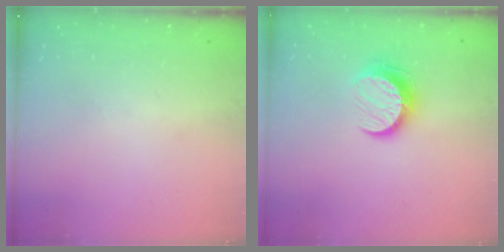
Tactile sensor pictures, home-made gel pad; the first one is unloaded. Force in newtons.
{"total": 10.4, "press": 10.4, "slide": 0.2}